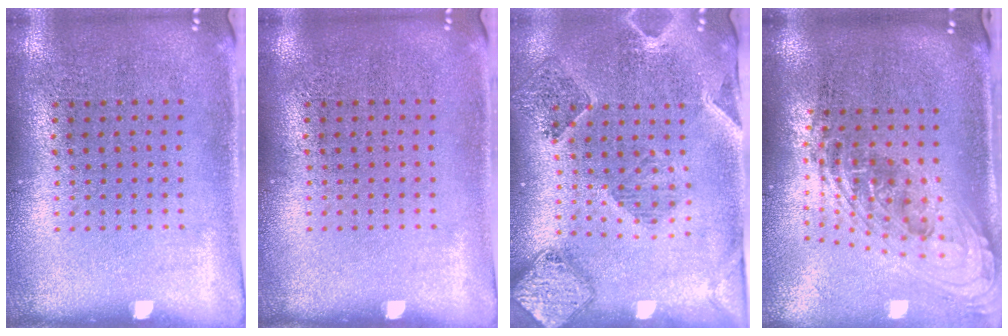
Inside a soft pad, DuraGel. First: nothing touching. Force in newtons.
{"total": 0.0}
{"total": 1.4, "press": 1.4, "slide": 0.3}
{"total": 2.2, "press": 1.6, "slide": 1.5}